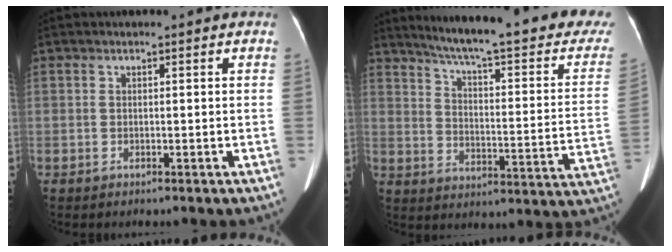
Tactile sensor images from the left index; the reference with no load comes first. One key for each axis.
{"total": 27.1, "fx": 23.3, "fy": 2.4, "fz": 13.5, "tx": -0.192, "ty": -0.073, "tz": 0.287}